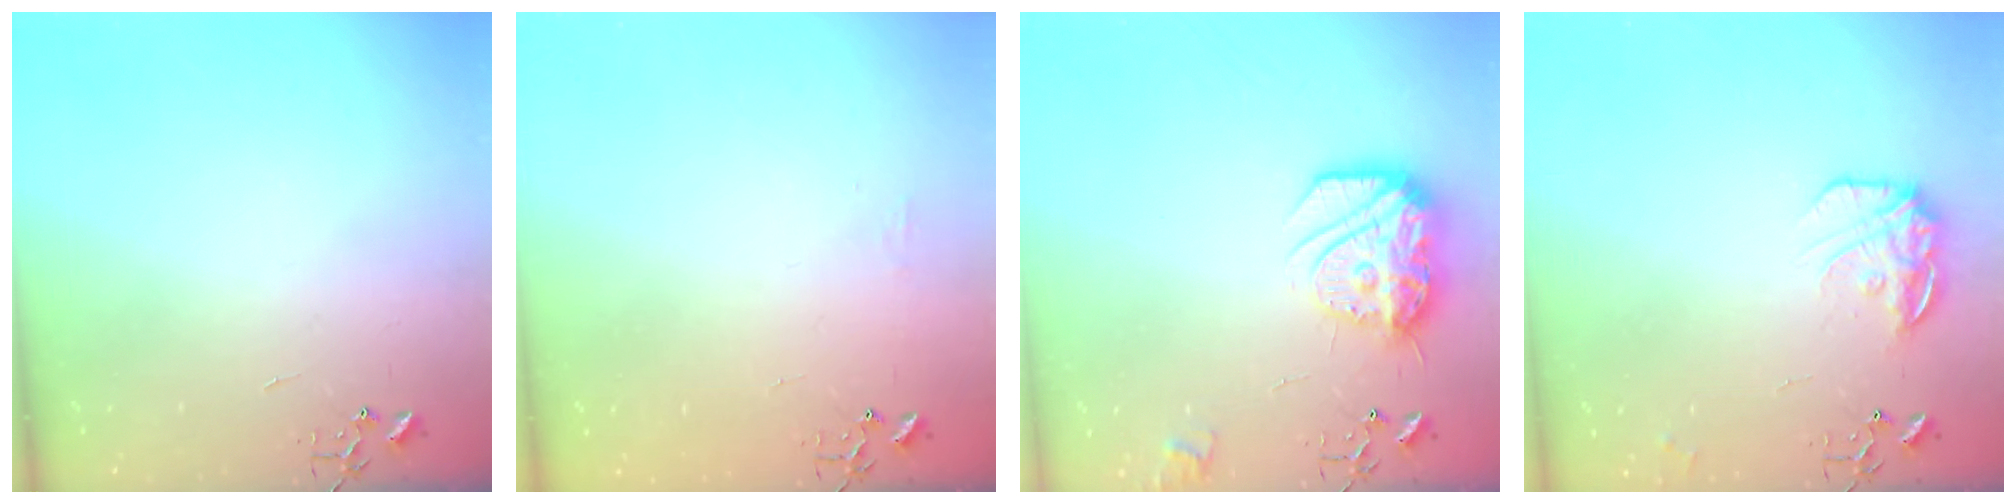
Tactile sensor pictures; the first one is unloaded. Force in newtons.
{"total": 4.6, "press": 4.6, "slide": 0.7}
{"total": 16.5, "press": 16.5, "slide": 1.4}
{"total": 13.7, "press": 13.7, "slide": 0.9}